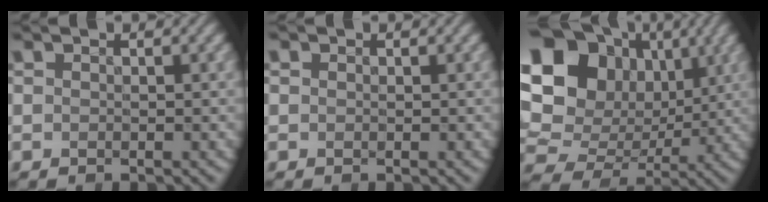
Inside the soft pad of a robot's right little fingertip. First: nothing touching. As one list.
[{"total": 0.5, "force": [-0.3, -0.1, -0.4], "torque": [0.003, -0.003, 0.001]}, {"total": 17.9, "force": [4.9, 14.7, 9.0], "torque": [-0.208, 0.034, 0.082]}]